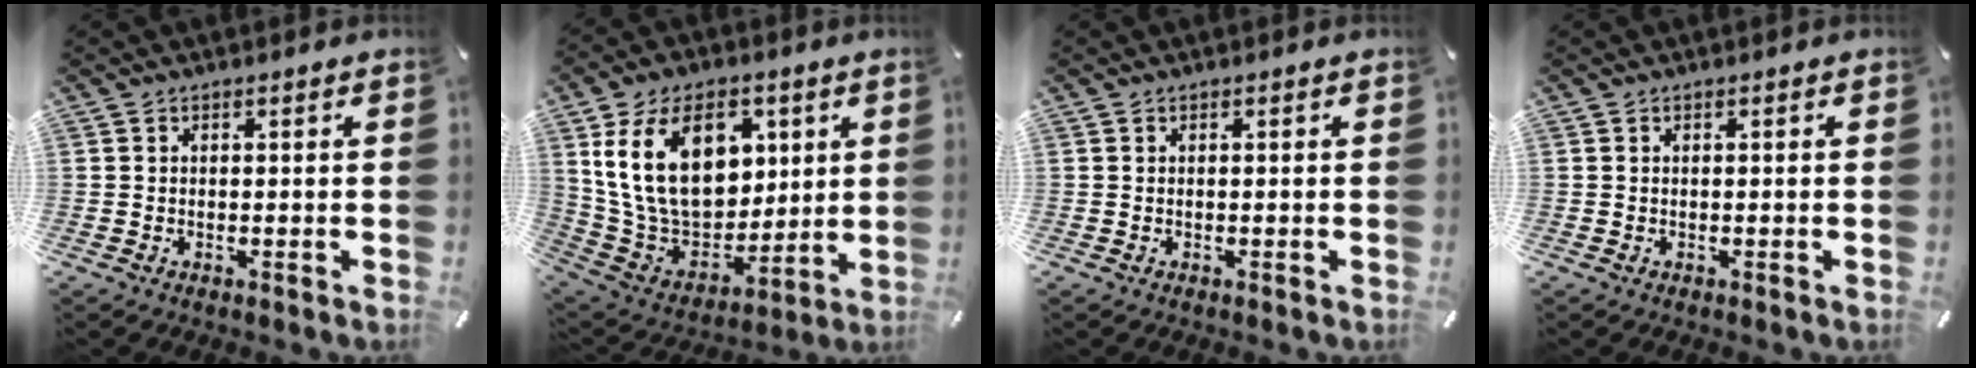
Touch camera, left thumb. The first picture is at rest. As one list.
[{"total": 20.8, "force": [6.9, 14.5, 13.3], "torque": [-0.252, -0.018, 0.122]}, {"total": 0.0}, {"total": 0.0}]